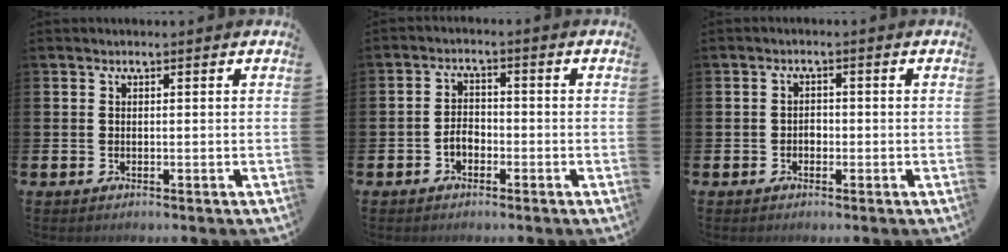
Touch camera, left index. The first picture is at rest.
{"total": 2.4, "force": [-1.4, 1.6, 1.2], "torque": [-0.025, 0.005, -0.030]}
{"total": 1.4, "force": [-0.5, 1.1, 0.6], "torque": [-0.012, 0.003, -0.012]}